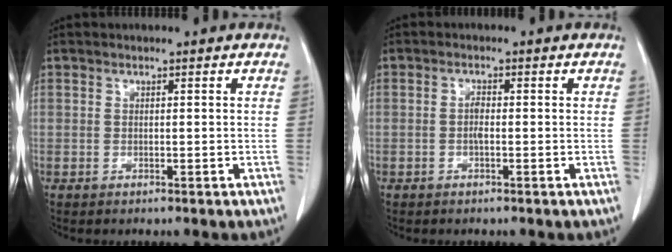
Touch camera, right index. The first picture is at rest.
{"total": 1.2, "force": [-0.2, 0.4, 1.1], "torque": [-0.019, 0.005, -0.003]}